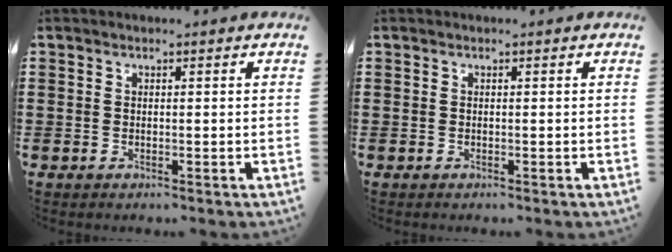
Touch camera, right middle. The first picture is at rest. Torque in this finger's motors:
{"motor_torque": [-0.90, 0.24, -0.01, 0.02]}